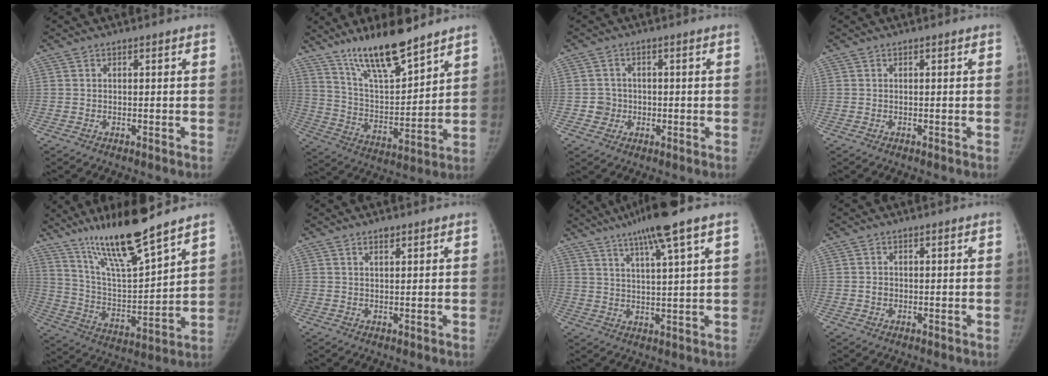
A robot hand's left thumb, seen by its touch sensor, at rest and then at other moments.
{"total": 16.2, "force": [12.3, 3.9, 9.7], "torque": [-0.142, -0.077, 0.227]}
{"total": 3.0, "force": [-0.4, 2.9, 0.3], "torque": [0.017, 0.009, -0.006]}
{"total": 0.0}
{"total": 17.7, "force": [13.6, 2.0, 11.0], "torque": [-0.174, -0.076, 0.253]}
{"total": 1.5, "force": [1.2, 0.4, 0.8], "torque": [-0.010, -0.007, 0.021]}
{"total": 11.9, "force": [7.5, -0.2, 9.1], "torque": [-0.153, -0.011, 0.125]}
{"total": 1.0, "force": [0.1, 0.8, 0.5], "torque": [-0.005, 0.001, 0.003]}